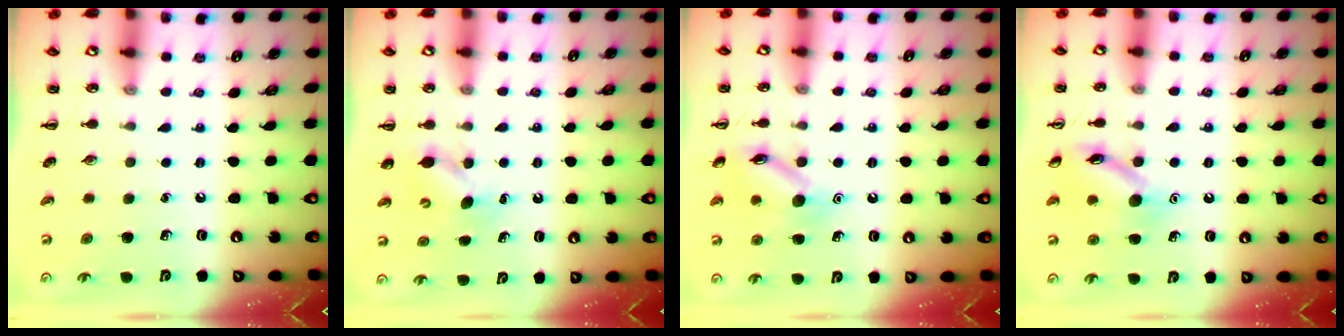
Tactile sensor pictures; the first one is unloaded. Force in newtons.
{"total": 5.6, "press": 5.6, "slide": 1.0}
{"total": 11.8, "press": 11.7, "slide": 0.6}
{"total": 12.3, "press": 12.3, "slide": 0.7}